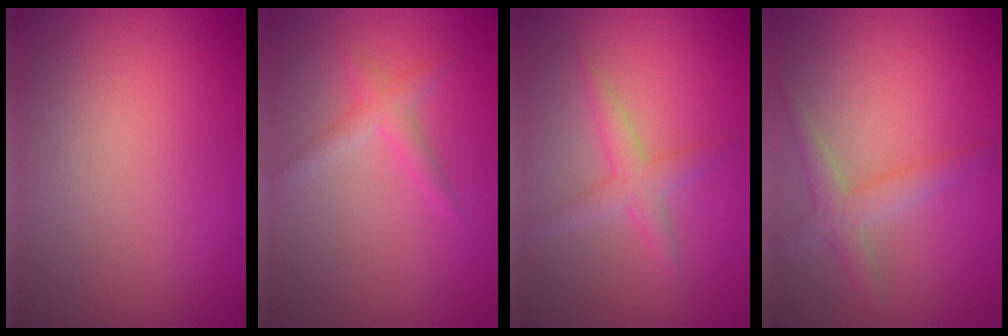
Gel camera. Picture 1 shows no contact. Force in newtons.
{"total": 1.8, "press": 1.8, "slide": 0.1}
{"total": 2.4, "press": 2.4, "slide": 0.0}
{"total": 2.6, "press": 2.6, "slide": 0.2}